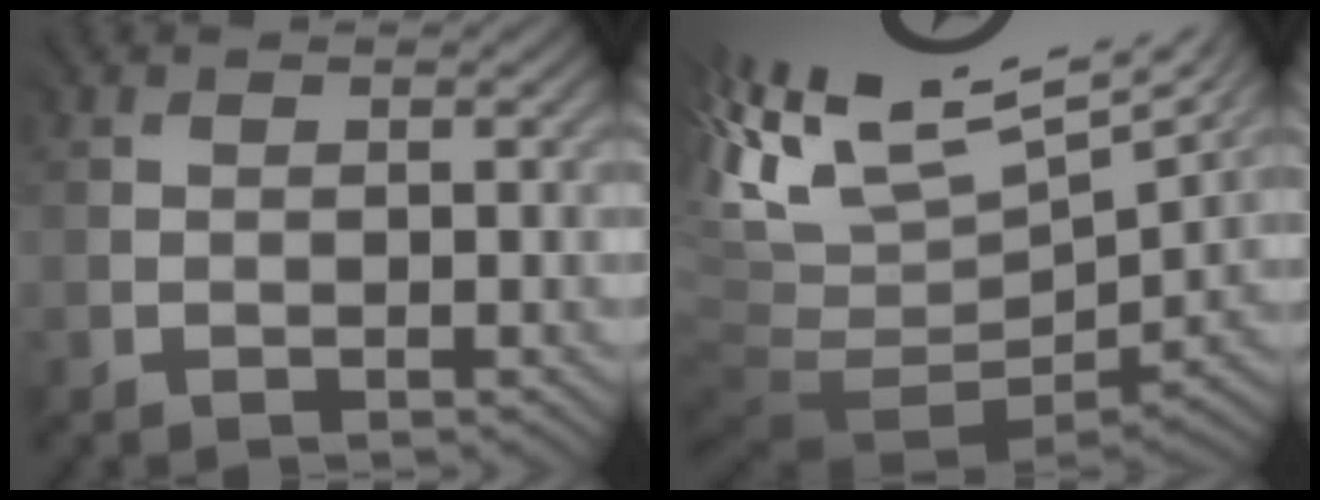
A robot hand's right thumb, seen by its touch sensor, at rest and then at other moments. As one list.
[{"total": 12.5, "force": [4.0, 6.8, 9.7], "torque": [-0.191, -0.002, 0.127]}]